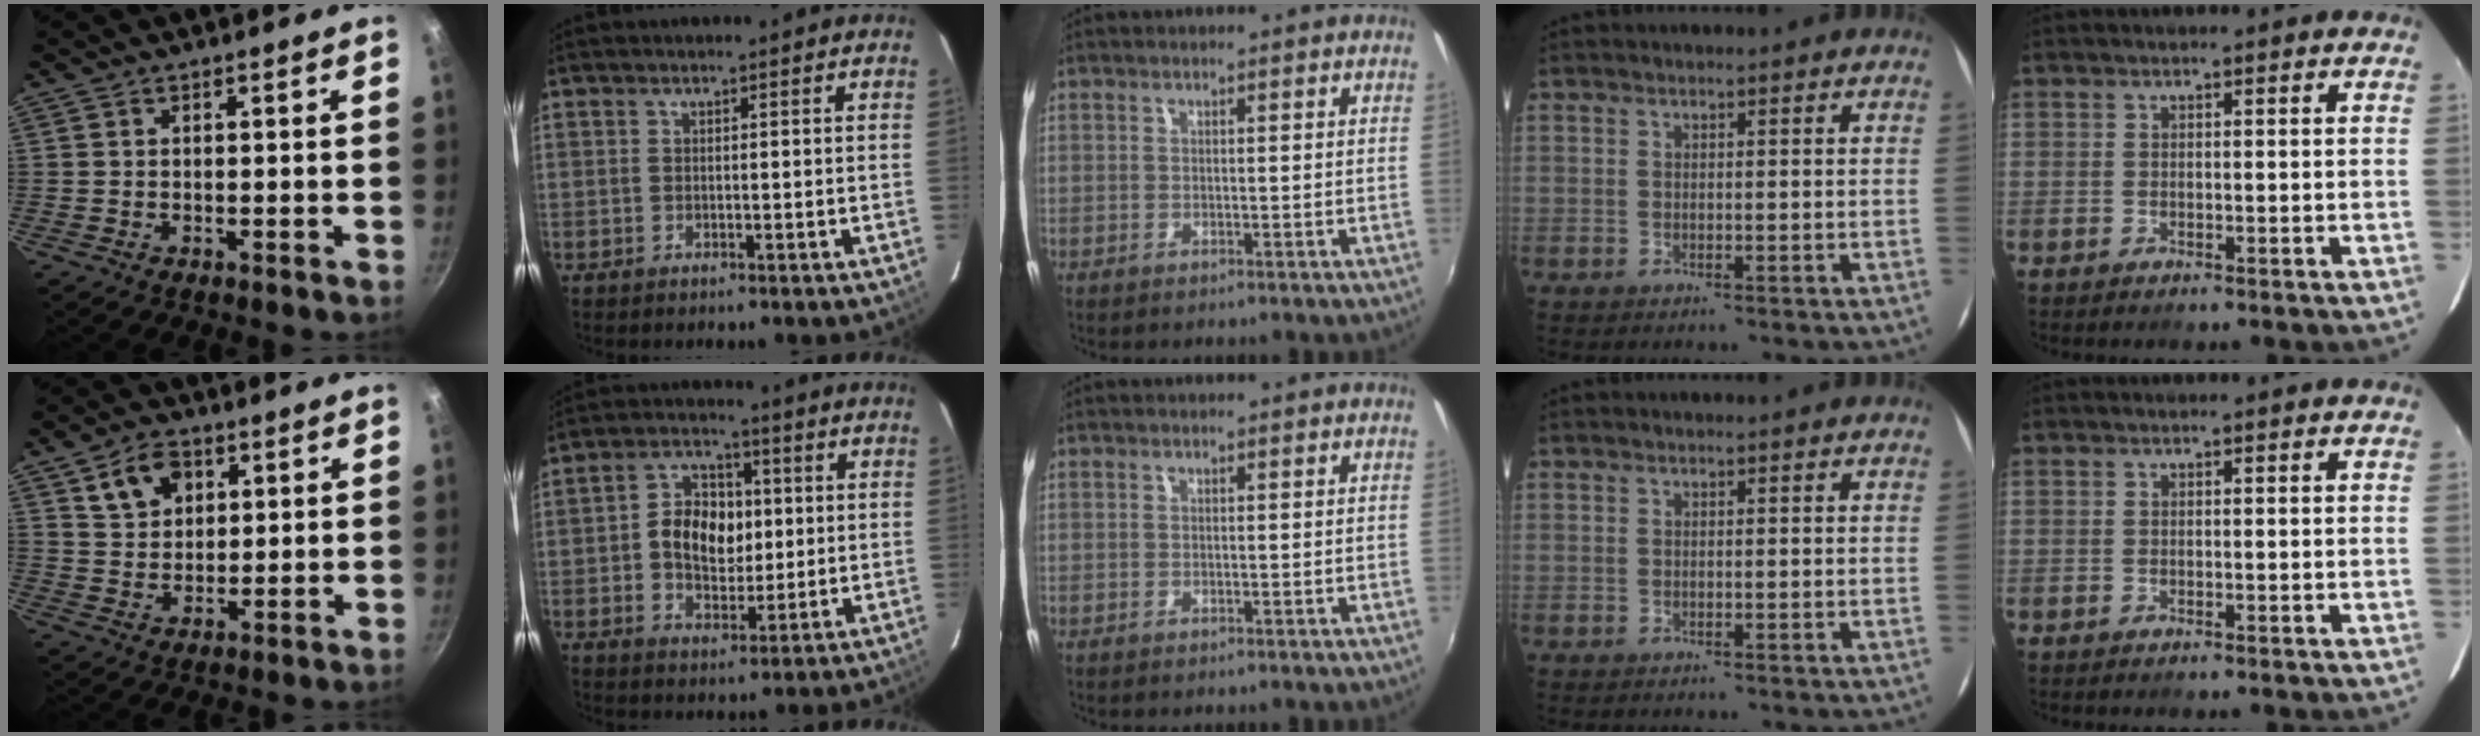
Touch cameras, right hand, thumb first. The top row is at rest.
{"thumb": {"total": 7.9, "force": [3.5, 5.7, 4.3], "torque": [-0.055, -0.003, 0.063]}, "index": {"total": 9.7, "force": [0.4, 7.1, 6.7], "torque": [-0.129, 0.020, 0.011]}}